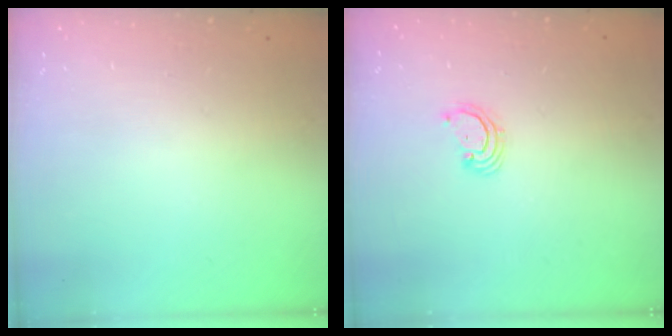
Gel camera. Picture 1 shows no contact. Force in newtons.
{"total": 2.4, "press": 2.4, "slide": 0.2}